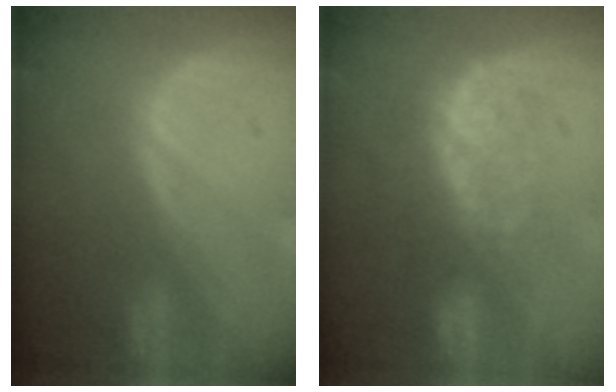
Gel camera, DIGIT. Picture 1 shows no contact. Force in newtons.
{"total": 7.7, "press": 7.4, "slide": 1.8}